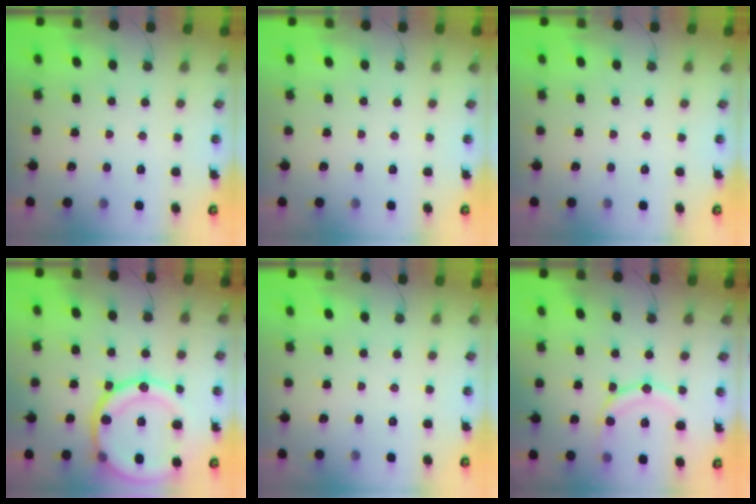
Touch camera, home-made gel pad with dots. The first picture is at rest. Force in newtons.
{"total": 0.0}
{"total": 0.0}
{"total": 25.1, "press": 24.8, "slide": 3.2}
{"total": 0.0}
{"total": 13.5, "press": 13.4, "slide": 1.5}